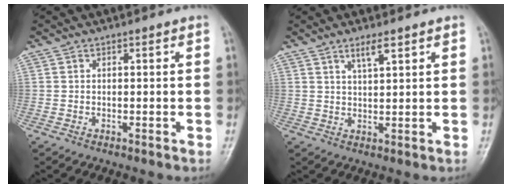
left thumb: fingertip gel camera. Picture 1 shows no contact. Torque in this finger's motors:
{"motor_torque": [-0.12, -0.12, -0.16, -0.07, 0.08]}